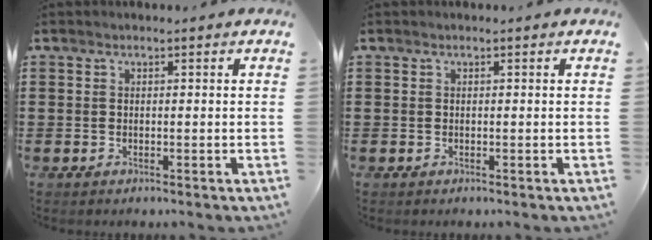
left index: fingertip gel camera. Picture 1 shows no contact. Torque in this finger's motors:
{"motor_torque": [0.00, 0.00, 0.00, 0.01]}